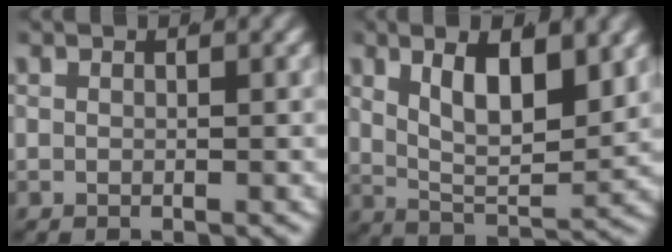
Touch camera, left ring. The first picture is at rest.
{"total": 8.9, "force": [1.9, 5.6, 6.6], "torque": [-0.122, -0.018, 0.029]}